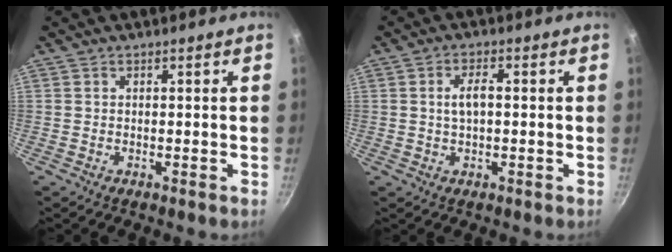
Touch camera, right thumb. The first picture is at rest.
{"total": 3.9, "force": [0.2, 1.8, 3.4], "torque": [-0.061, 0.014, 0.003]}